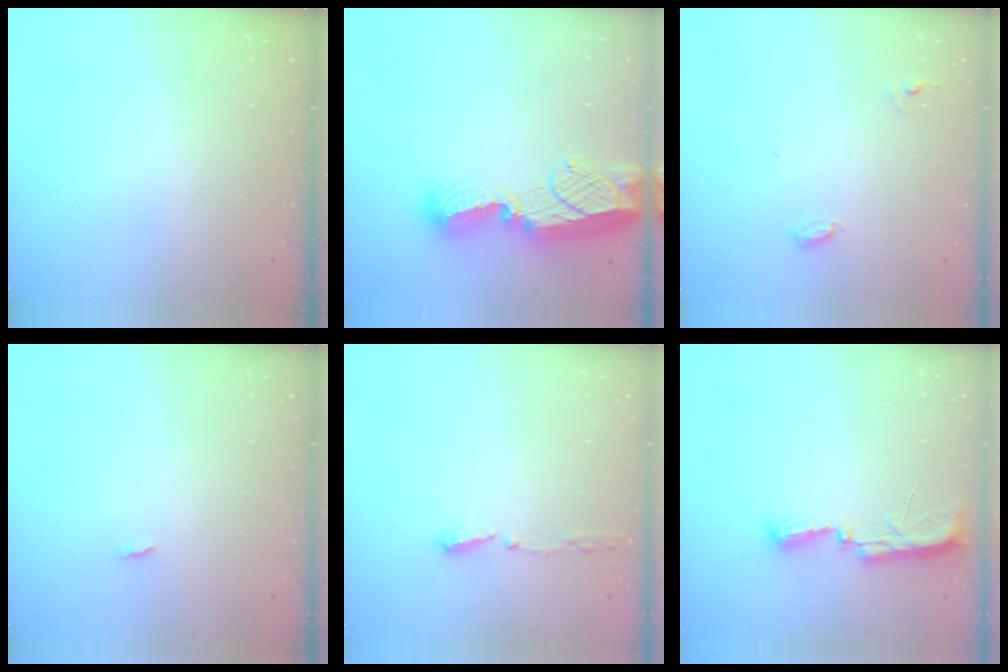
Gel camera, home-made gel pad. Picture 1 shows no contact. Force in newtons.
{"total": 14.7, "press": 14.7, "slide": 1.1}
{"total": 5.0, "press": 5.0, "slide": 0.4}
{"total": 1.8, "press": 1.8, "slide": 0.2}
{"total": 4.9, "press": 4.8, "slide": 1.2}
{"total": 8.1, "press": 8.1, "slide": 1.0}